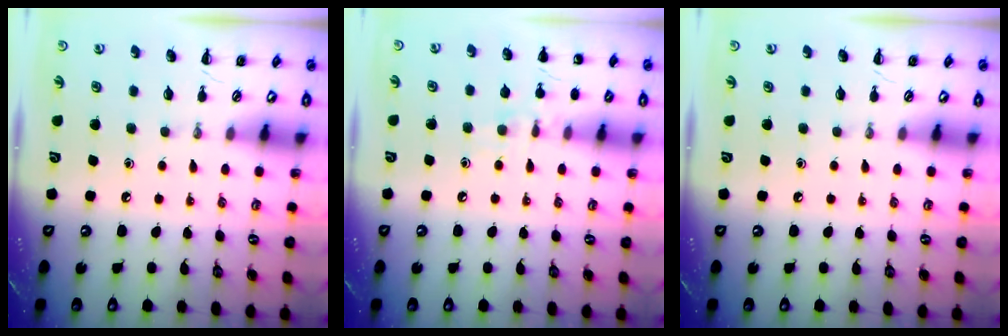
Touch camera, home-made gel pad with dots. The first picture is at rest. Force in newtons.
{"total": 8.2, "press": 7.9, "slide": 2.1}
{"total": 0.0}